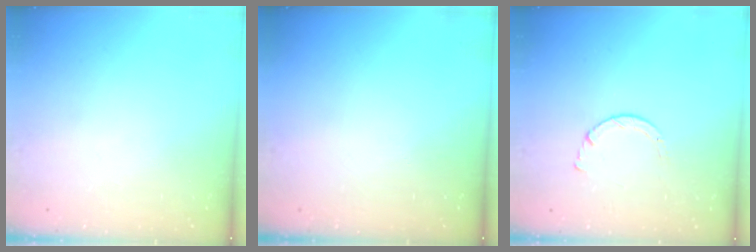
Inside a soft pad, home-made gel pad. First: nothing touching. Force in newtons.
{"total": 0.0}
{"total": 2.7, "press": 2.7, "slide": 0.3}